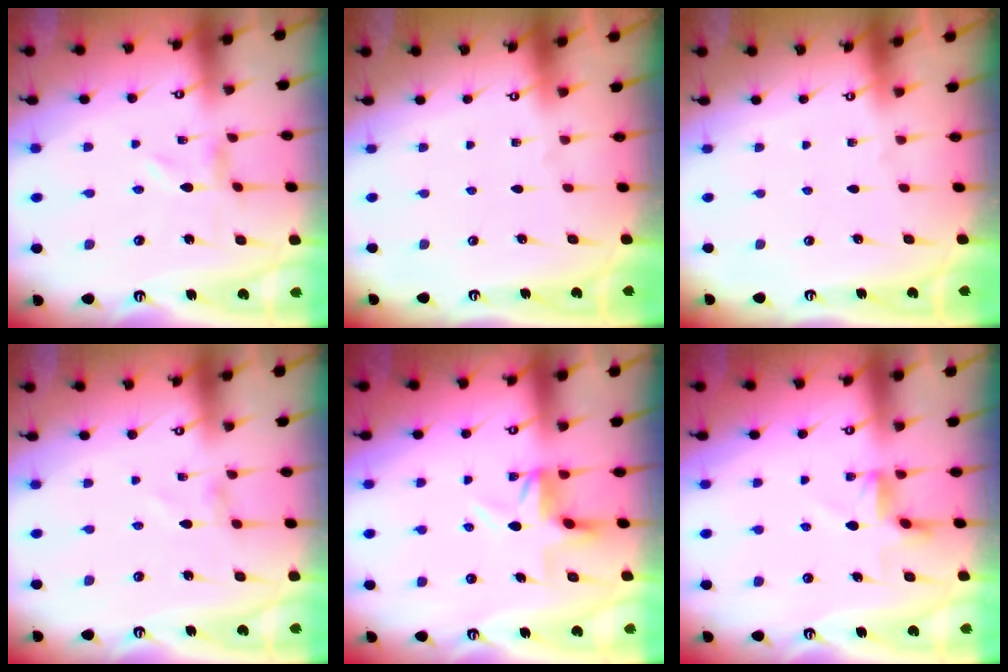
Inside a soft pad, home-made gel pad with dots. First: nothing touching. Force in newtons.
{"total": 0.0}
{"total": 0.0}
{"total": 0.0}
{"total": 3.9, "press": 3.9, "slide": 0.5}
{"total": 3.7, "press": 3.4, "slide": 1.5}